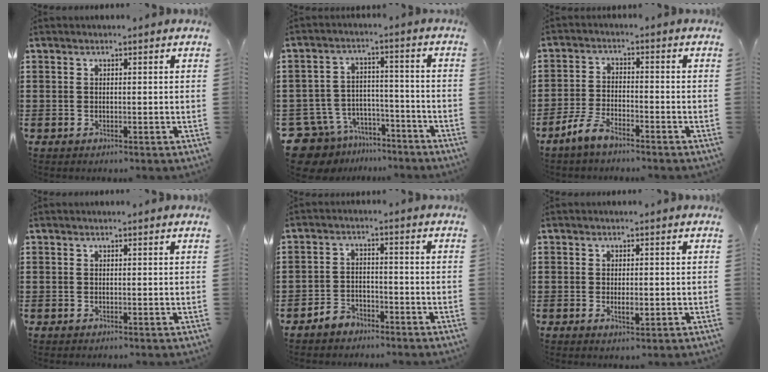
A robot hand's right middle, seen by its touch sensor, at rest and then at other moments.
{"total": 7.9, "force": [-7.3, 3.0, 0.7], "torque": [-0.043, 0.015, -0.148]}
{"total": 4.8, "force": [-3.7, 1.3, 2.8], "torque": [-0.074, -0.003, -0.077]}
{"total": 0.0}
{"total": 3.0, "force": [-2.8, 1.0, 0.3], "torque": [-0.014, 0.005, -0.059]}
{"total": 2.2, "force": [-0.3, 0.8, 2.0], "torque": [-0.030, -0.007, -0.005]}